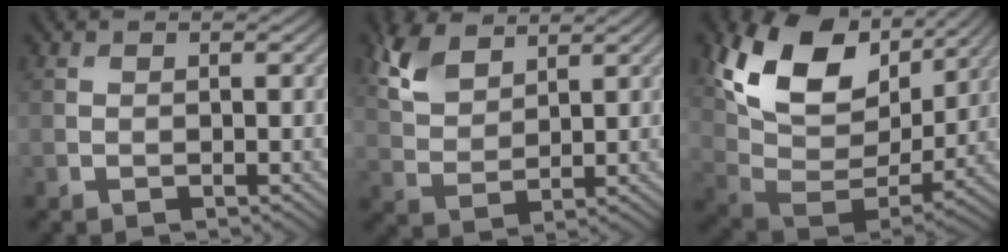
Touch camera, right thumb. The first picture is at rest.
{"total": 6.9, "force": [4.5, 3.6, 3.9], "torque": [-0.105, 0.004, 0.097]}
{"total": 15.5, "force": [7.1, 9.5, 10.0], "torque": [-0.207, -0.002, 0.139]}